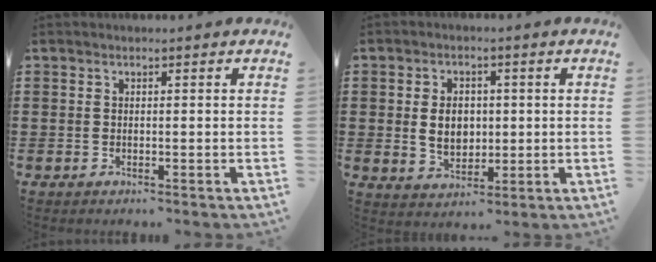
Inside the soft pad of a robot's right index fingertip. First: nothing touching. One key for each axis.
{"total": 5.3, "fx": 0.3, "fy": 3.9, "fz": 3.6, "tx": -0.061, "ty": 0.005, "tz": 0.000}